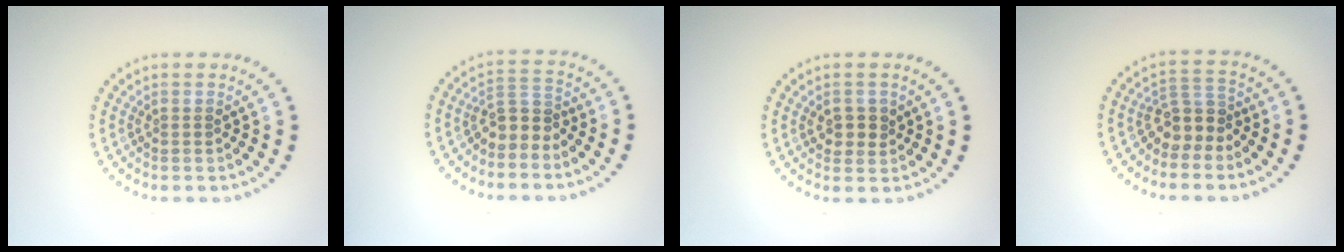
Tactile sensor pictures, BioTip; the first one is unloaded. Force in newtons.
{"total": 2.4, "press": 2.0, "slide": 1.4}
{"total": 2.1, "press": 2.1, "slide": 0.6}
{"total": 2.8, "press": 2.2, "slide": 1.7}